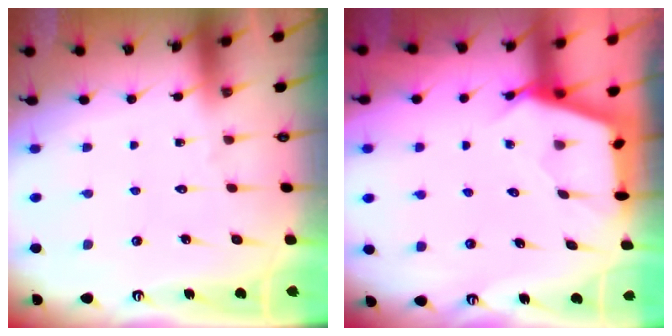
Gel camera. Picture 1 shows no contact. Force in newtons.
{"total": 2.7, "press": 2.7, "slide": 0.3}